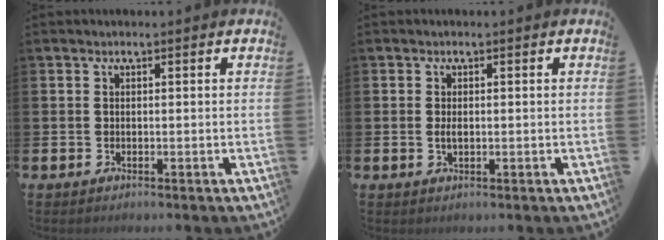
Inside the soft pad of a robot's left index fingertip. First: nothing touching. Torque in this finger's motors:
{"motor_torque": [0.32, -0.06, 0.01, 0.00]}